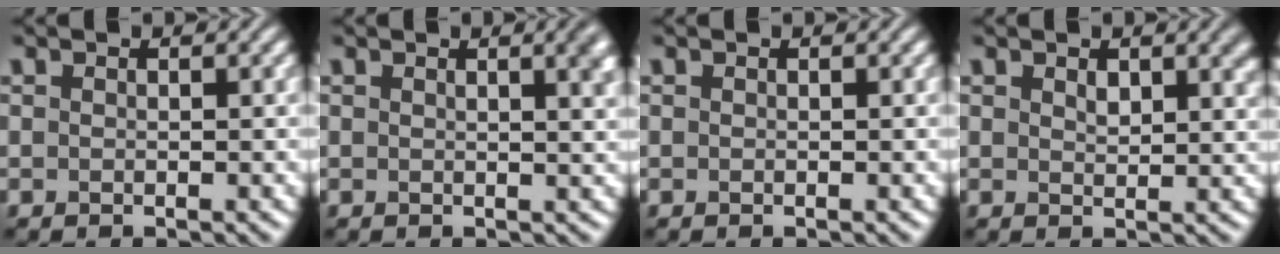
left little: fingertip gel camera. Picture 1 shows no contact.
{"total": 3.2, "force": [1.3, 1.2, 2.6], "torque": [-0.011, 0.010, 0.012]}
{"total": 0.0}
{"total": 2.4, "force": [1.3, 1.1, 1.6], "torque": [-0.022, -0.001, 0.026]}